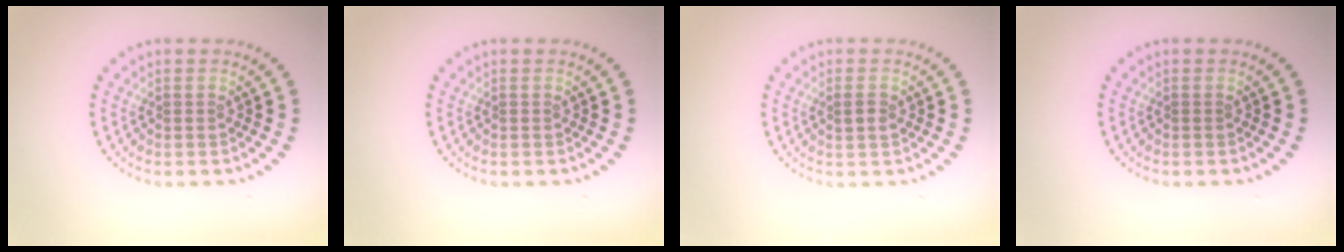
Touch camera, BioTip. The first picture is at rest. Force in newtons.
{"total": 0.0}
{"total": 1.4, "press": 1.3, "slide": 0.2}
{"total": 0.0}